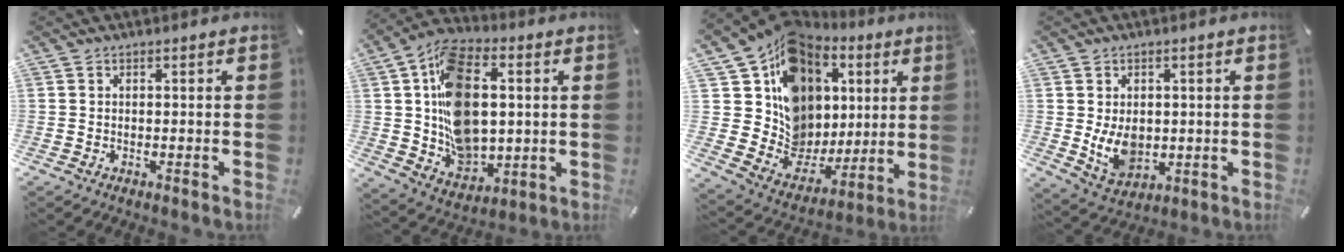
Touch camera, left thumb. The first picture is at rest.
{"total": 18.3, "force": [2.7, 13.1, 12.5], "torque": [-0.228, -0.005, 0.054]}
{"total": 16.0, "force": [5.0, 13.7, 6.5], "torque": [-0.118, -0.068, 0.108]}
{"total": 8.0, "force": [0.1, 6.1, 5.0], "torque": [-0.101, -0.006, 0.000]}